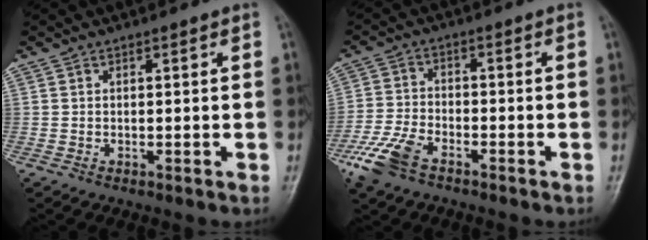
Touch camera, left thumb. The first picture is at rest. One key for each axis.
{"total": 8.1, "fx": -5.2, "fy": 3.8, "fz": 4.8, "tx": -0.113, "ty": 0.009, "tz": -0.107}